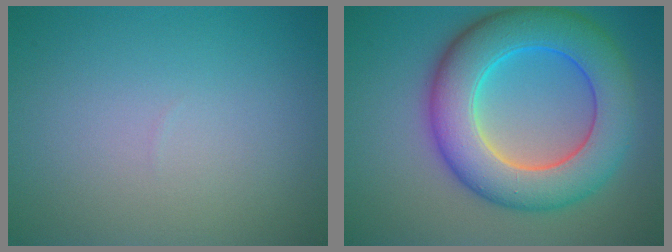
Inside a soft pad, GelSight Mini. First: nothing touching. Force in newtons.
{"total": 10.2, "press": 10.2, "slide": 0.2}